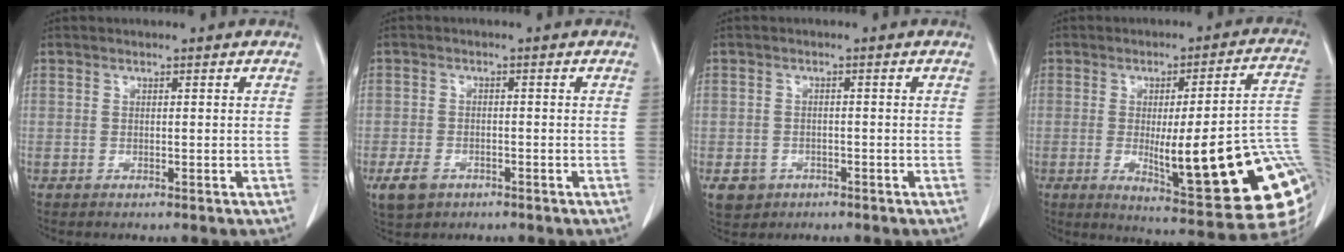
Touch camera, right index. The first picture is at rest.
{"total": 4.3, "force": [-2.4, 2.9, 2.0], "torque": [-0.043, -0.002, -0.035]}
{"total": 4.1, "force": [-2.1, 3.4, 0.9], "torque": [-0.012, 0.005, -0.028]}
{"total": 23.8, "force": [-4.3, 3.3, 23.2], "torque": [-0.216, -0.002, -0.045]}